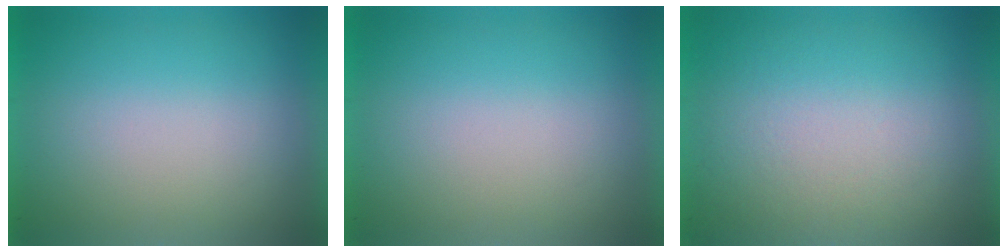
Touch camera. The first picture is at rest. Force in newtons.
{"total": 0.0}
{"total": 4.1}